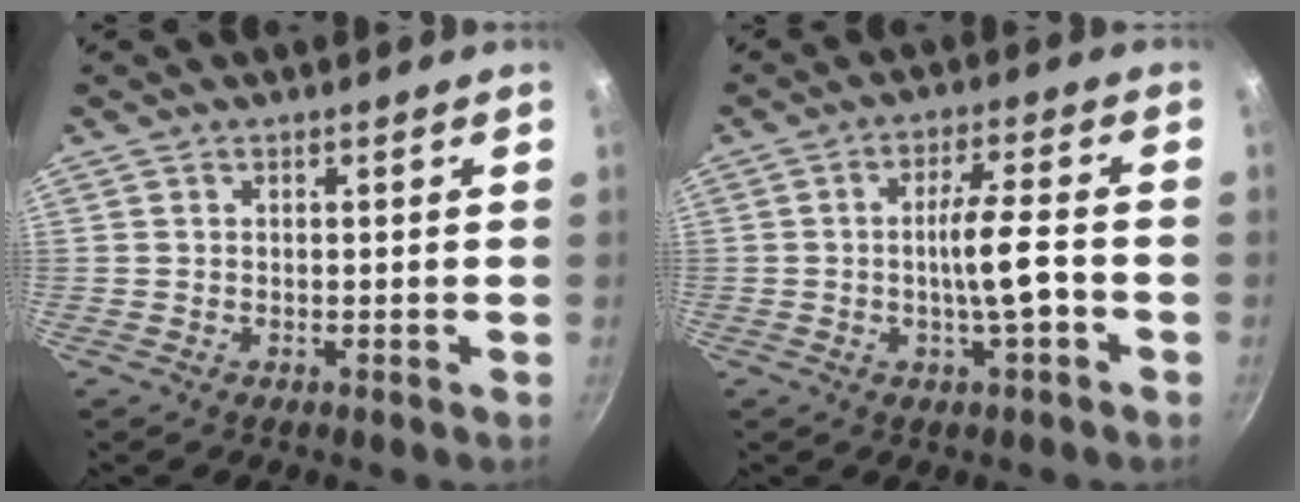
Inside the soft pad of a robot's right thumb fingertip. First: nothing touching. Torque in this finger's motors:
{"motor_torque": [2.50, 1.31, 1.72, -1.07, 0.60]}